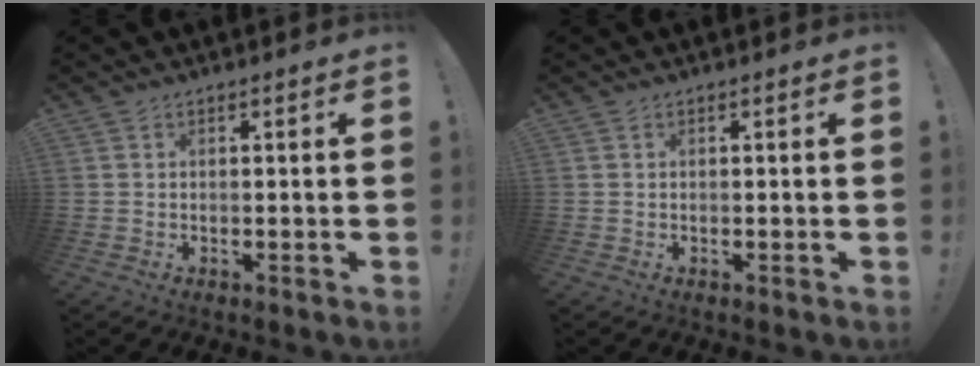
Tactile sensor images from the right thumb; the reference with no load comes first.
{"total": 0.0}